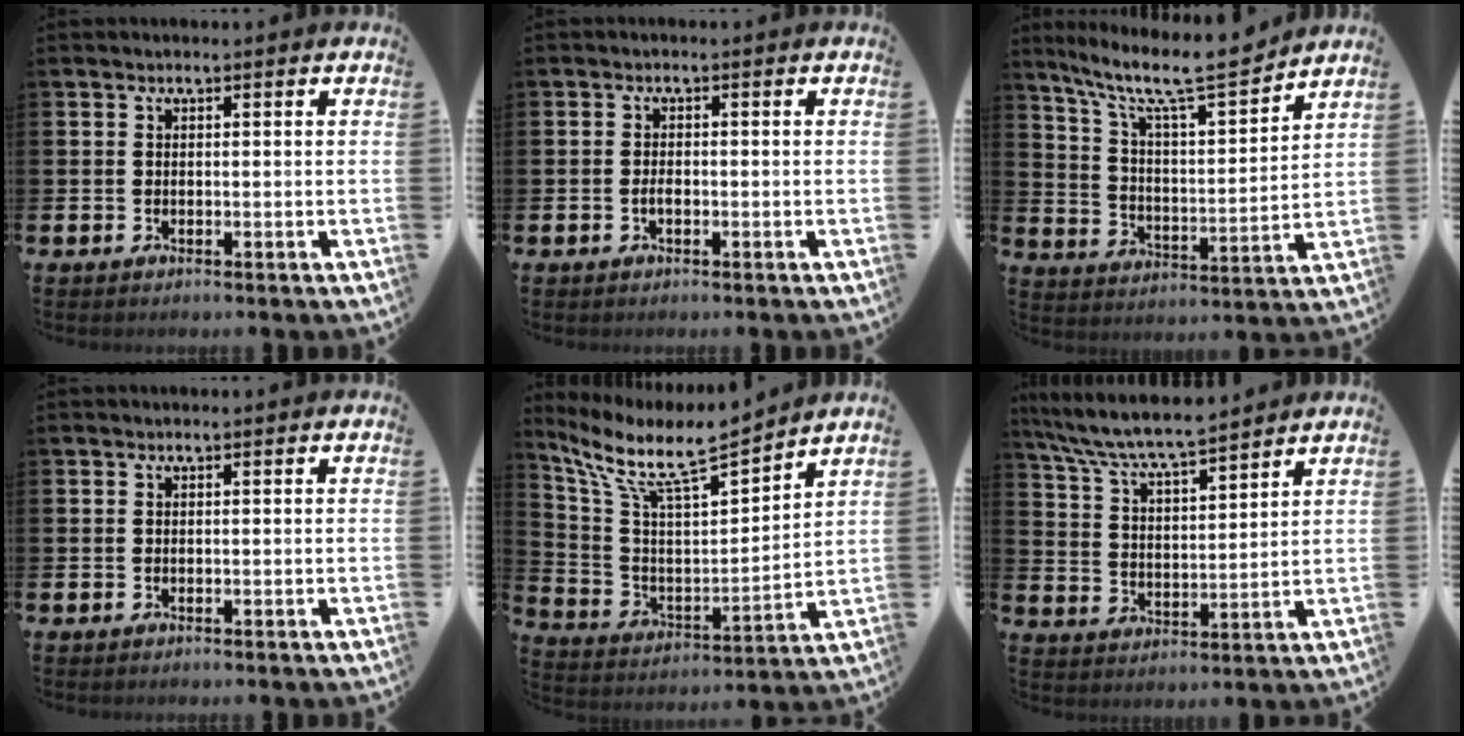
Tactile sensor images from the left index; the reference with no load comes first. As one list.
[{"total": 1.2, "force": [-0.4, 0.6, 1.0], "torque": [-0.017, 0.001, -0.009]}, {"total": 10.6, "force": [9.1, 1.2, 5.2], "torque": [-0.125, -0.066, 0.149]}, {"total": 0.0}, {"total": 10.0, "force": [8.5, 1.6, 4.9], "torque": [-0.136, -0.058, 0.143]}, {"total": 7.4, "force": [6.9, 0.6, 2.5], "torque": [-0.080, -0.043, 0.121]}]